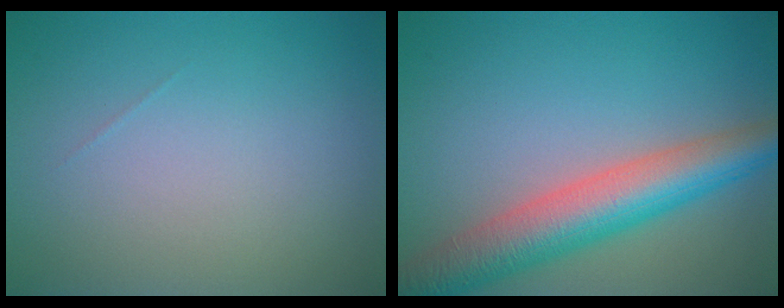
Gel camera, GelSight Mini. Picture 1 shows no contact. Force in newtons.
{"total": 7.5, "press": 7.4, "slide": 0.4}